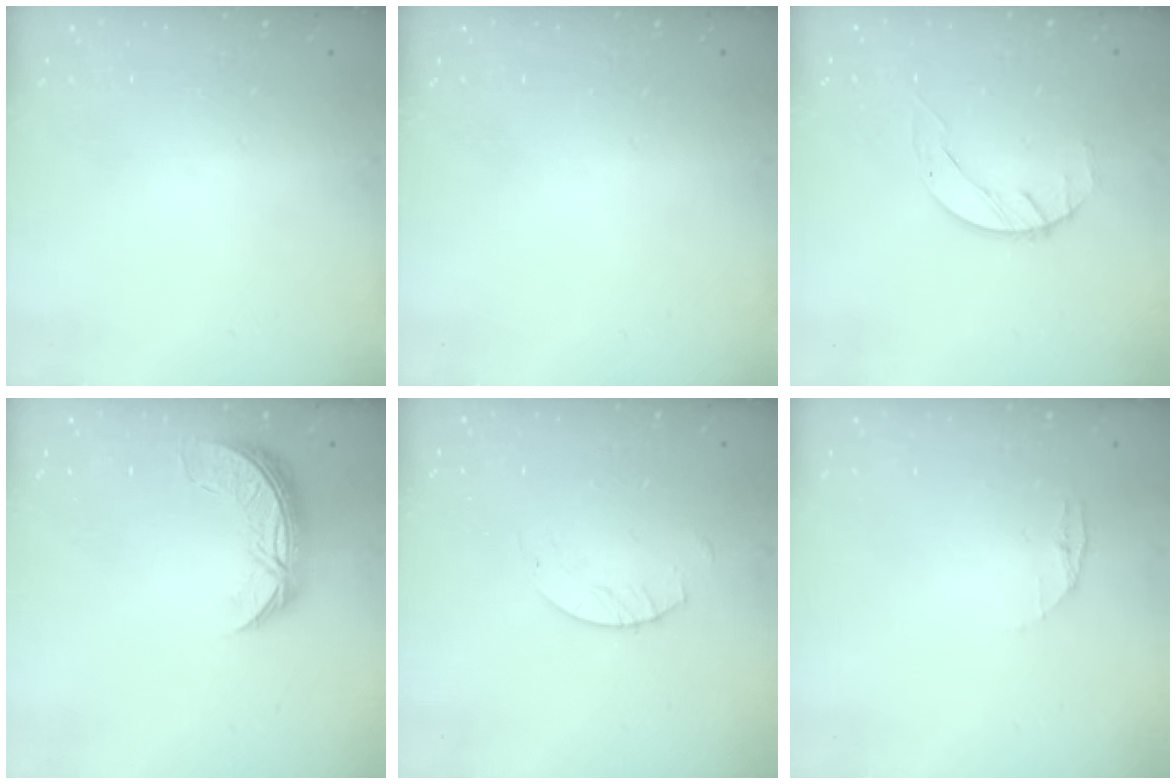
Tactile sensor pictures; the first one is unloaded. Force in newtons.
{"total": 0.0}
{"total": 2.1, "press": 2.0, "slide": 0.3}
{"total": 7.7, "press": 7.6, "slide": 0.7}
{"total": 2.5, "press": 2.5, "slide": 0.1}
{"total": 3.4, "press": 3.4, "slide": 0.4}